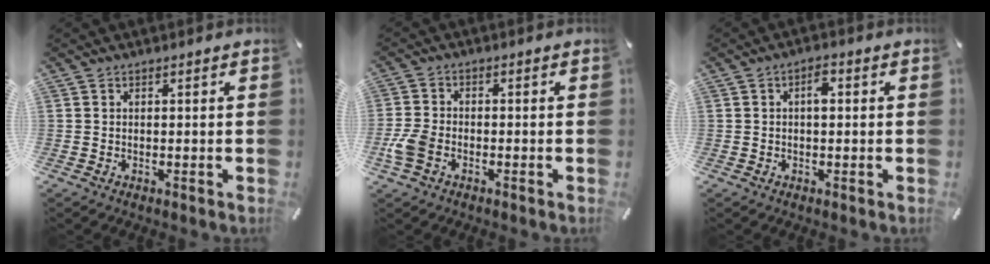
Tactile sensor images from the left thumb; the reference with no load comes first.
{"total": 5.8, "force": [-2.2, 3.7, 3.8], "torque": [-0.092, 0.005, -0.044]}
{"total": 2.9, "force": [0.3, 1.4, 2.5], "torque": [-0.036, 0.004, -0.001]}